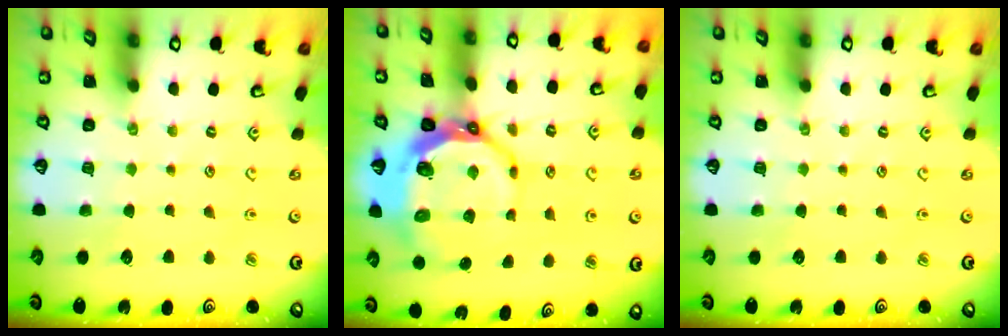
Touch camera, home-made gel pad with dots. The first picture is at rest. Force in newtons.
{"total": 10.1, "press": 9.2, "slide": 4.3}
{"total": 0.0}